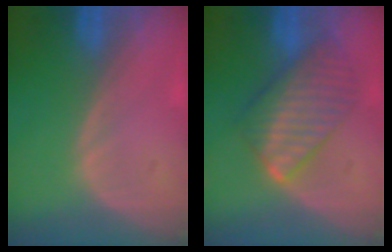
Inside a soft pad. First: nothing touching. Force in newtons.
{"total": 7.9, "press": 7.9, "slide": 0.3}